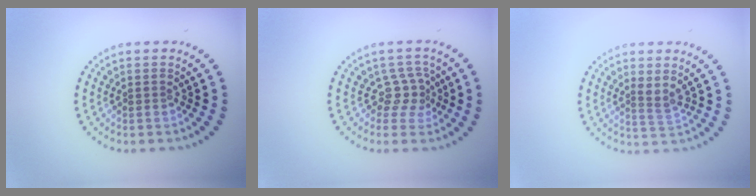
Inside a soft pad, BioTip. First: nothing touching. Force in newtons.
{"total": 2.4, "press": 1.5, "slide": 1.9}
{"total": 1.8, "press": 1.2, "slide": 1.3}